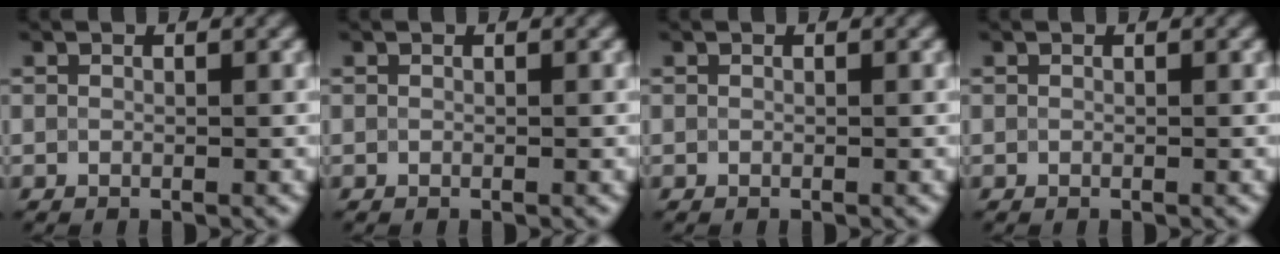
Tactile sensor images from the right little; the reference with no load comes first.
{"total": 0.0}
{"total": 0.0}
{"total": 0.0}